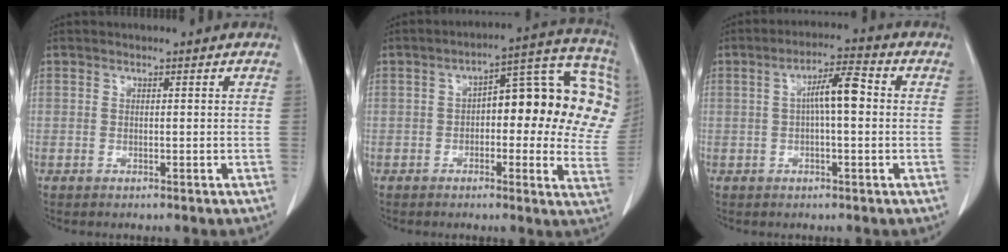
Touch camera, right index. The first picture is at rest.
{"total": 19.7, "force": [2.9, 7.4, 18.1], "torque": [-0.203, 0.054, 0.036]}
{"total": 6.1, "force": [0.4, 1.1, 6.0], "torque": [-0.105, 0.019, 0.004]}